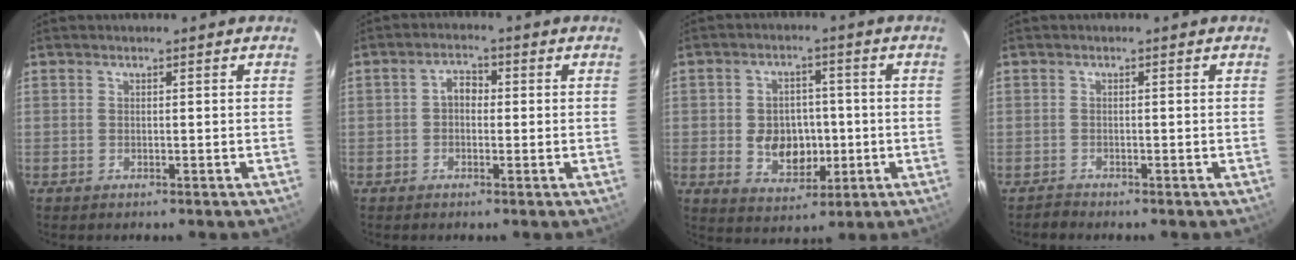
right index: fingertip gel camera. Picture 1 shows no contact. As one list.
[{"total": 2.9, "force": [-0.2, 2.2, 1.8], "torque": [-0.032, 0.012, -0.006]}, {"total": 10.5, "force": [-1.9, 7.9, 6.6], "torque": [-0.137, 0.008, -0.014]}, {"total": 1.2, "force": [-1.1, 0.5, -0.4], "torque": [0.005, 0.006, -0.022]}]